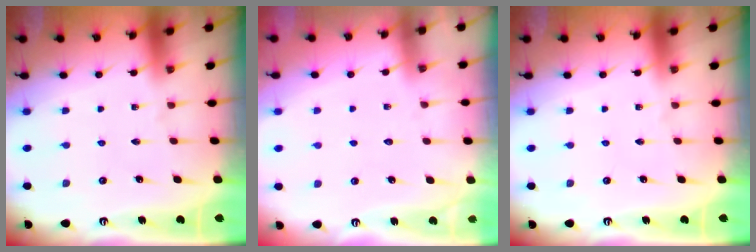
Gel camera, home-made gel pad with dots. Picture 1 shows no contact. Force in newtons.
{"total": 3.4, "press": 3.4, "slide": 0.4}
{"total": 0.0}